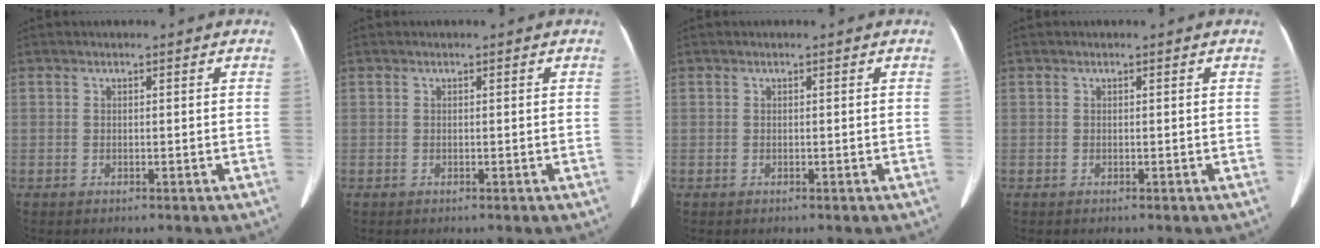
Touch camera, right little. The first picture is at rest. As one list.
[{"total": 0.0}, {"total": 0.0}, {"total": 0.0}]